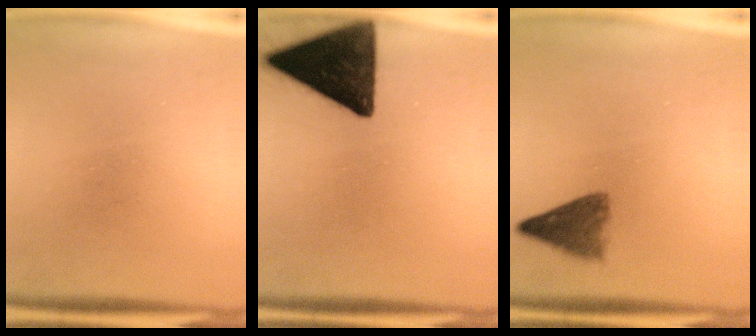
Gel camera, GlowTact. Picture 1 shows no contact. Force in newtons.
{"total": 16.2}
{"total": 4.3}